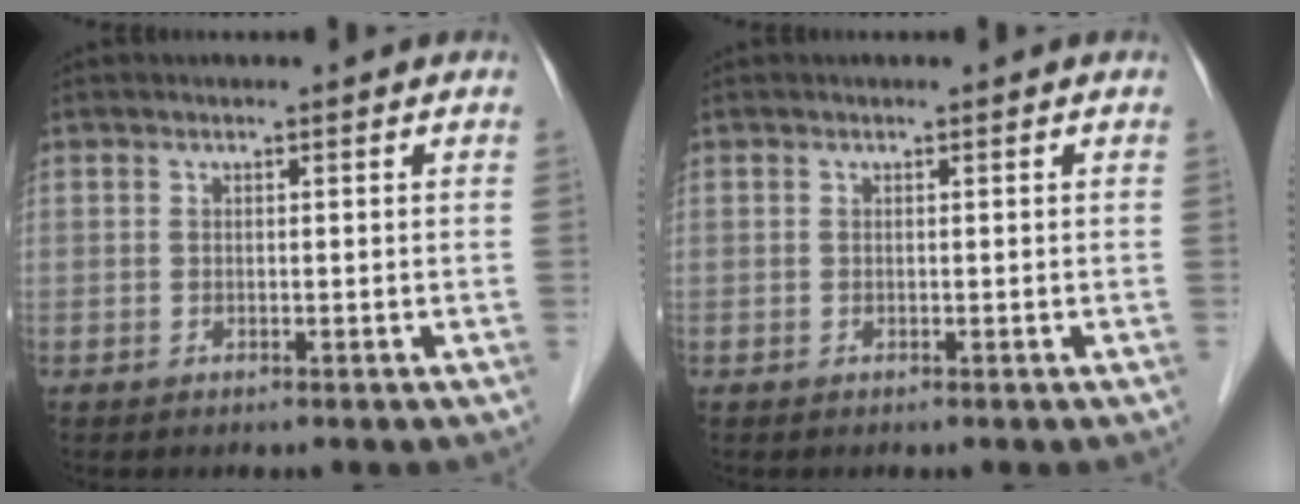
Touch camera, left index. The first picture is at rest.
{"total": 0.0}